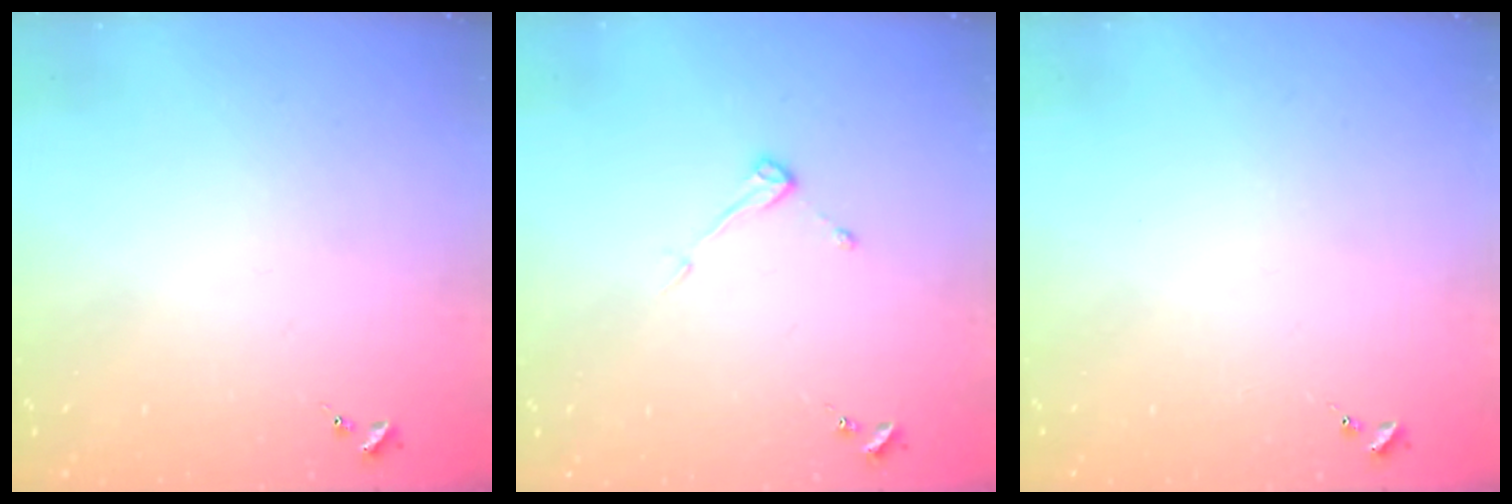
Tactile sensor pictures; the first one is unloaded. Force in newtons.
{"total": 3.8, "press": 3.8, "slide": 0.4}
{"total": 0.0}